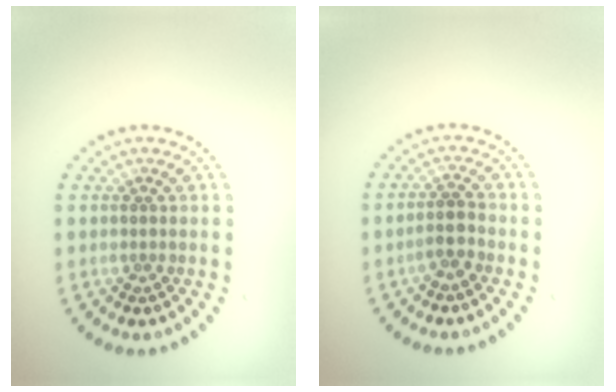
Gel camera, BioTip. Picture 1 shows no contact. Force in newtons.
{"total": 1.7, "press": 1.5, "slide": 0.9}